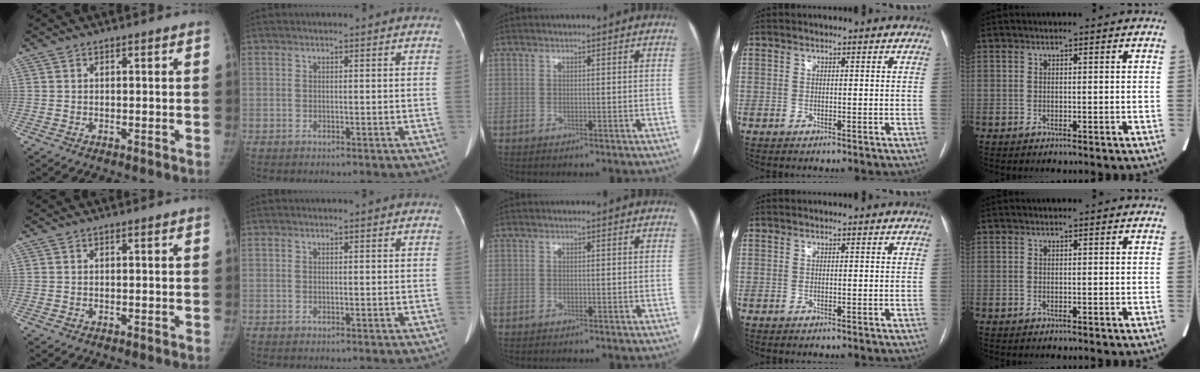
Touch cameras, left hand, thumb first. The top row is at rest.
{}